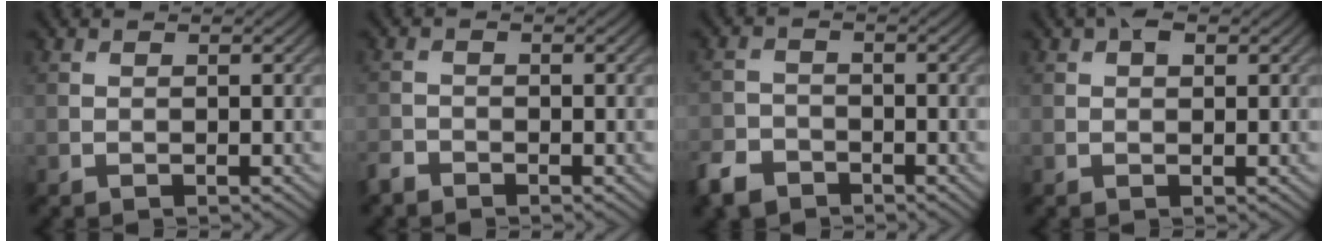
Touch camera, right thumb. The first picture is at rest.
{"total": 1.6, "force": [-1.4, 0.6, 0.3], "torque": [-0.008, -0.002, -0.036]}
{"total": 4.0, "force": [-3.0, 2.2, 1.3], "torque": [-0.033, -0.007, -0.069]}
{"total": 1.7, "force": [0.8, 1.0, 1.2], "torque": [-0.018, 0.005, 0.011]}